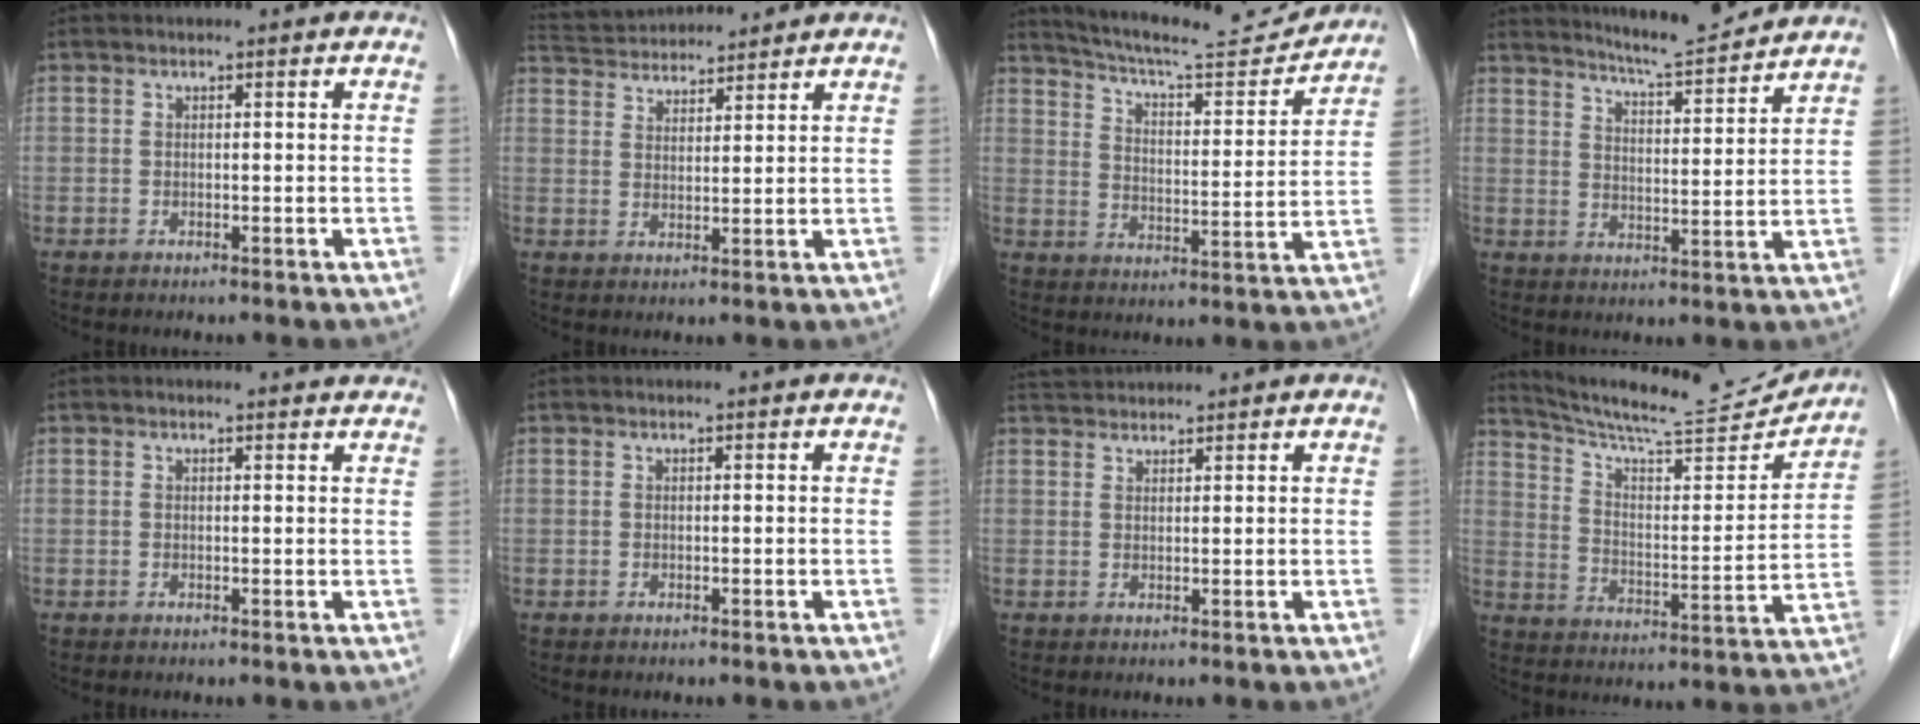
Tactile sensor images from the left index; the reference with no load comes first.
{"total": 10.1, "force": [9.7, 1.5, 2.4], "torque": [-0.048, 0.032, 0.158]}
{"total": 15.1, "force": [14.6, 0.9, 3.8], "torque": [-0.069, -0.019, 0.211]}
{"total": 10.4, "force": [9.9, -0.4, 3.1], "torque": [-0.057, -0.007, 0.147]}
{"total": 2.7, "force": [2.6, 0.5, 0.7], "torque": [-0.013, 0.002, 0.017]}
{"total": 0.0}
{"total": 4.6, "force": [4.5, 0.3, 0.9], "torque": [-0.018, 0.035, 0.080]}
{"total": 19.1, "force": [18.3, 1.0, 5.4], "torque": [-0.097, -0.044, 0.265]}